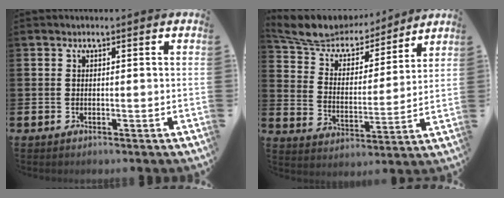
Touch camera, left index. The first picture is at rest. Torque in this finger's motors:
{"motor_torque": [1.02, -1.12, 0.12, 0.05]}